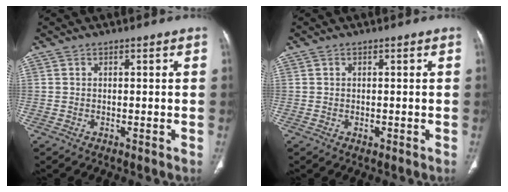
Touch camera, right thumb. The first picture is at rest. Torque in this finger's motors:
{"motor_torque": [0.05, 0.09, 0.12, -0.64, 0.02]}